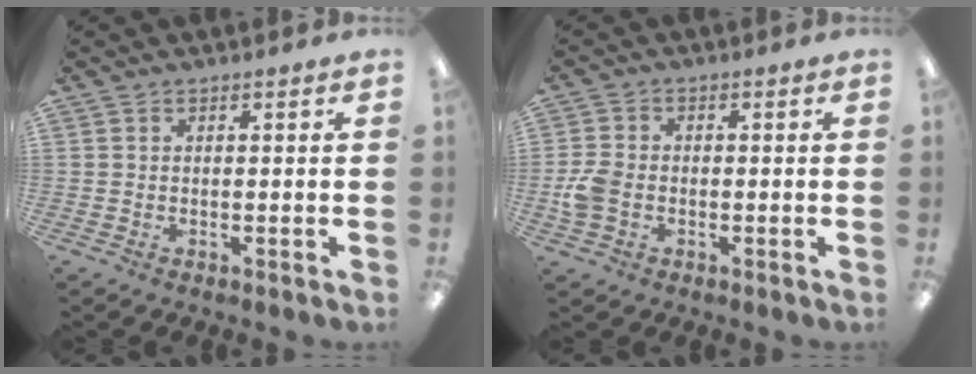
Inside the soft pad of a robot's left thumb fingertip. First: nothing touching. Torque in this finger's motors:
{"motor_torque": [-0.08, 0.12, -0.08, -0.03, 0.04]}